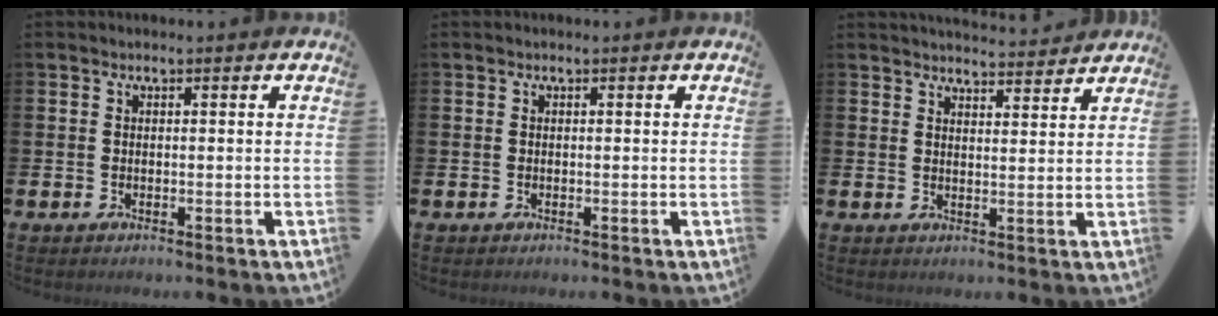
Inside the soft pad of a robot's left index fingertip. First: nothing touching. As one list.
[{"total": 0.0}, {"total": 4.0, "force": [4.0, 0.2, 0.0], "torque": [-0.001, -0.026, 0.070]}]